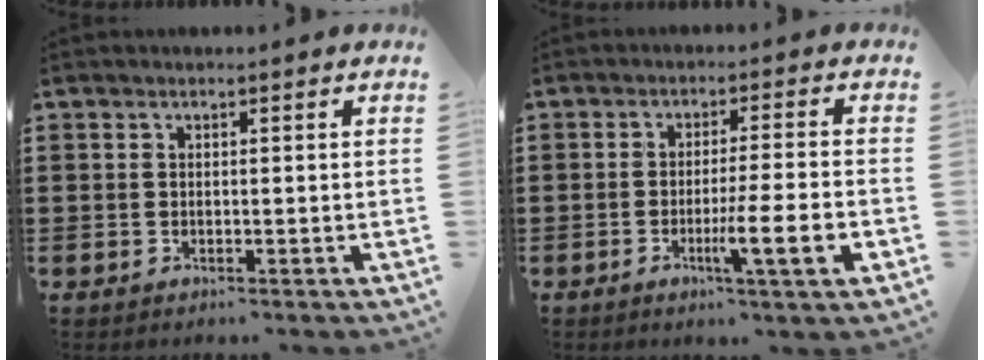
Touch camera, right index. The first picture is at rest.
{"total": 7.2, "force": [-2.5, -0.1, 6.7], "torque": [-0.107, -0.011, -0.041]}